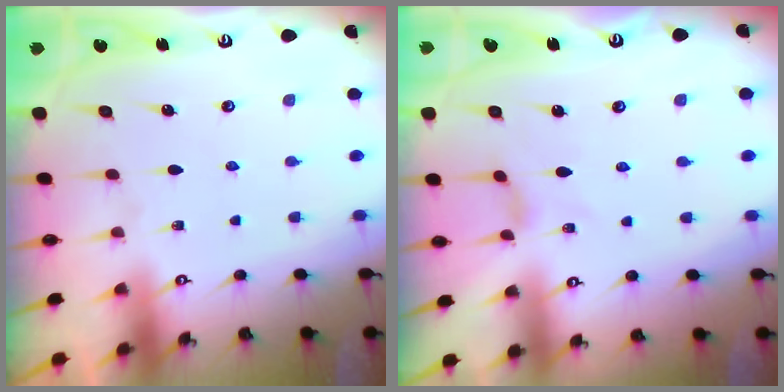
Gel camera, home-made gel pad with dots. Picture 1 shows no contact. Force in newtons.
{"total": 0.8, "press": 0.8, "slide": 0.3}